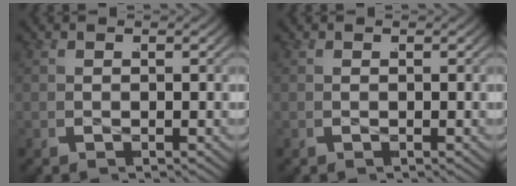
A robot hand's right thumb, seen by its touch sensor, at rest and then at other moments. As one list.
[{"total": 0.0}]